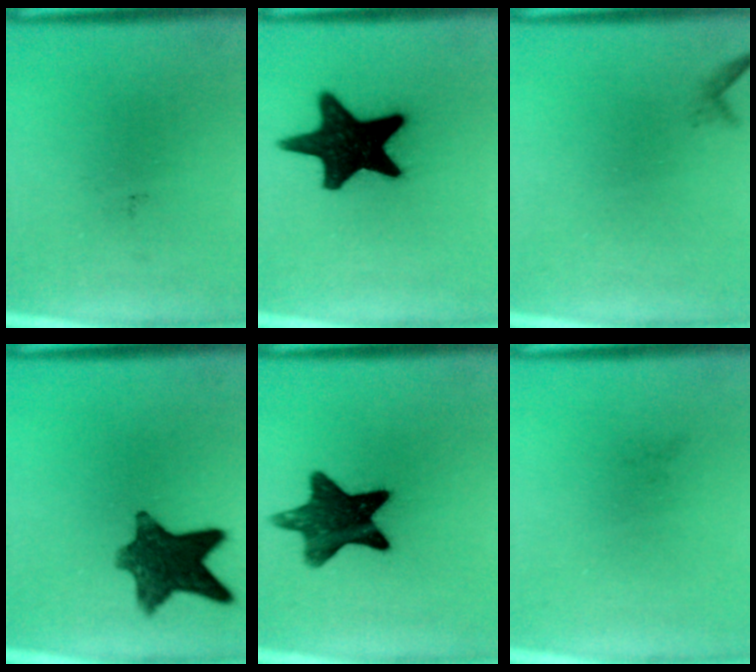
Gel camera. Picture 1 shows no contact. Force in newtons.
{"total": 18.2}
{"total": 0.6}
{"total": 10.6}
{"total": 12.4}
{"total": 0.0}